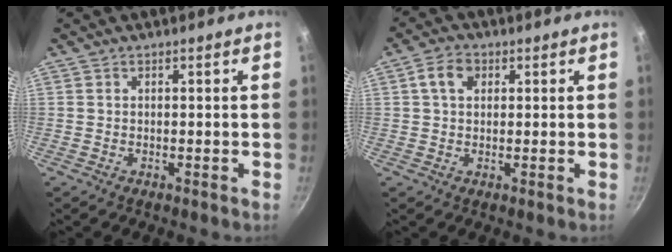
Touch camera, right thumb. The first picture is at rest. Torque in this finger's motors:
{"motor_torque": [-0.19, 1.75, 1.43, -0.63, 0.51]}